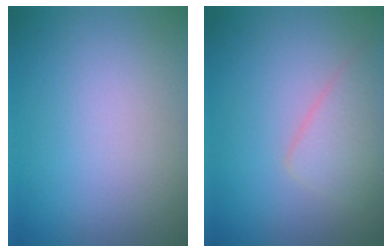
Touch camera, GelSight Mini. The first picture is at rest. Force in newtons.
{"total": 2.8, "press": 2.8, "slide": 0.2}